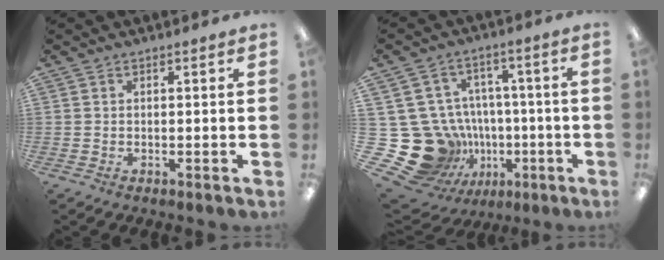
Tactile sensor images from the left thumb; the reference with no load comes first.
{"total": 23.2, "force": [-4.7, 20.3, 10.3], "torque": [-0.207, 0.011, -0.014]}